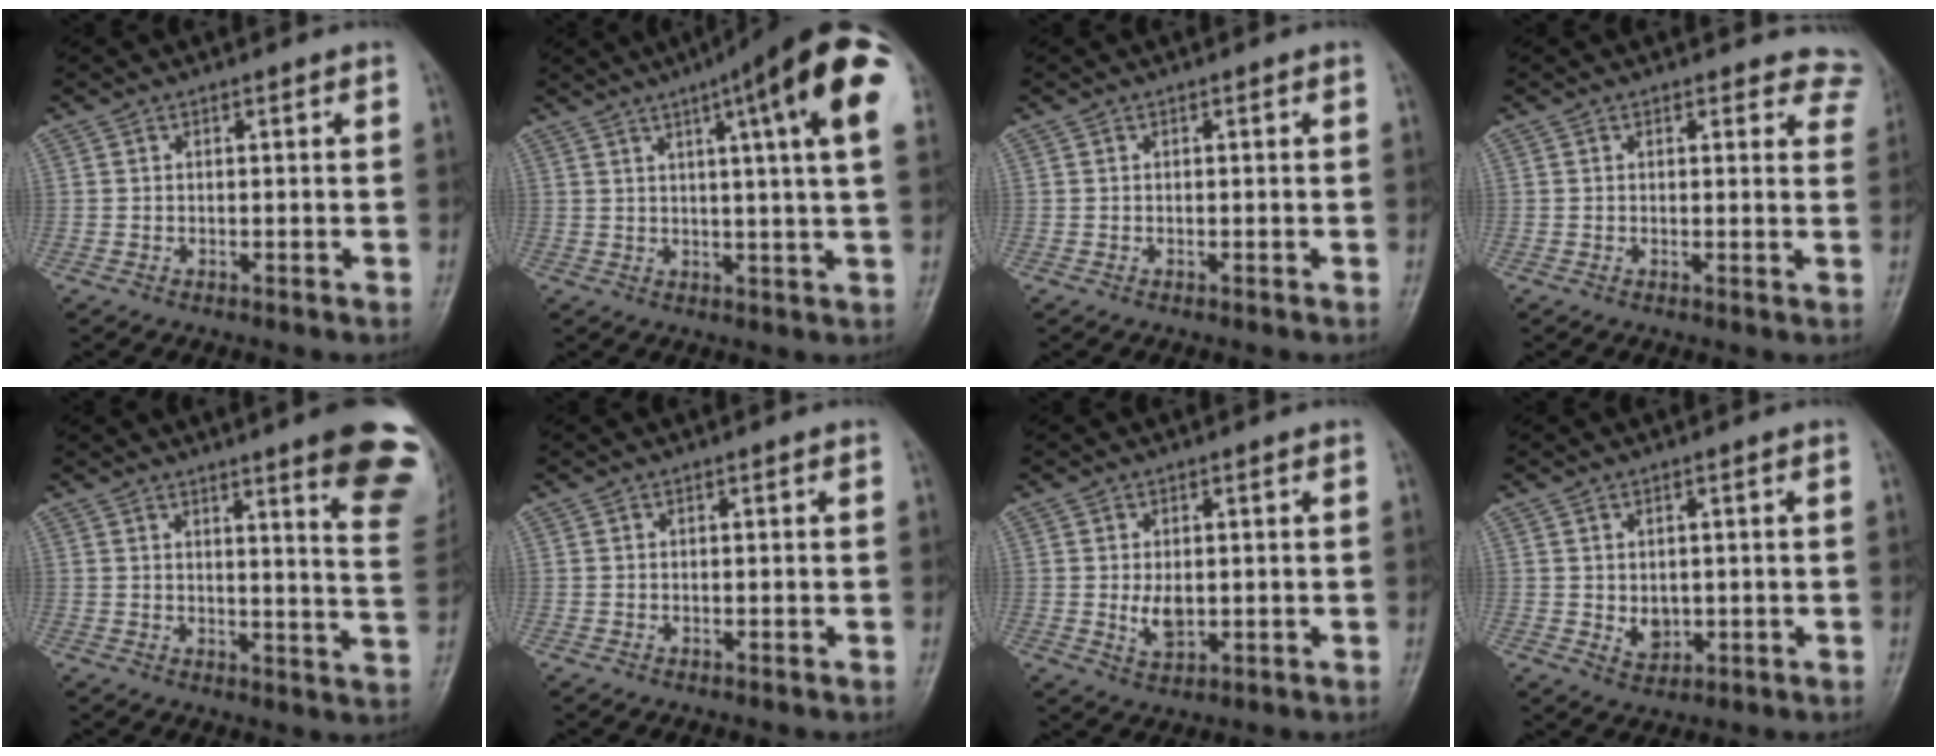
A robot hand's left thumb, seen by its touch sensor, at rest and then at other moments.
{"total": 19.1, "force": [8.4, 2.4, 17.0], "torque": [-0.234, -0.006, 0.100]}
{"total": 0.0}
{"total": 6.1, "force": [5.6, 2.5, 0.1], "torque": [0.052, -0.023, 0.027]}
{"total": 15.8, "force": [10.2, 1.4, 12.0], "torque": [-0.119, -0.064, 0.109]}
{"total": 0.0}
{"total": 3.9, "force": [0.2, 2.4, 3.1], "torque": [-0.047, -0.009, 0.012]}
{"total": 3.3, "force": [0.2, 2.6, 2.1], "torque": [-0.023, -0.008, 0.014]}